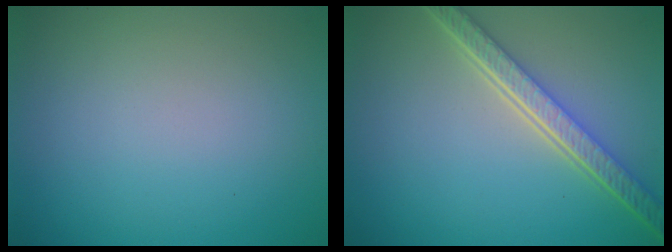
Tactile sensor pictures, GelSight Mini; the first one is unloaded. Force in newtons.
{"total": 5.6, "press": 4.1, "slide": 3.8}